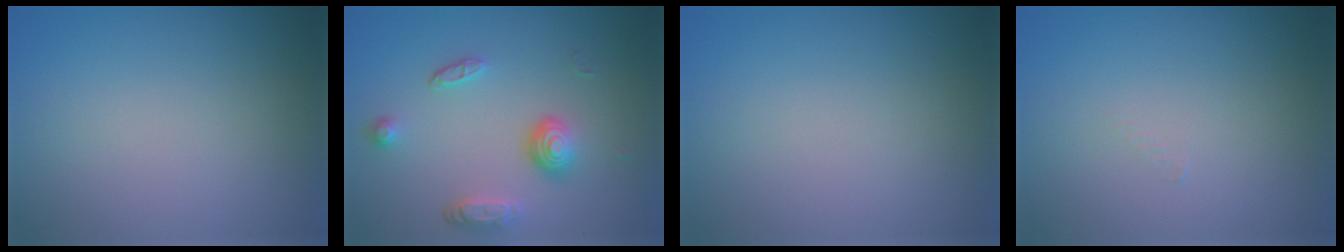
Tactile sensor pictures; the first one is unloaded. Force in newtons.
{"total": 3.7, "press": 2.7, "slide": 2.6}
{"total": 0.0}
{"total": 0.7, "press": 0.7, "slide": 0.1}